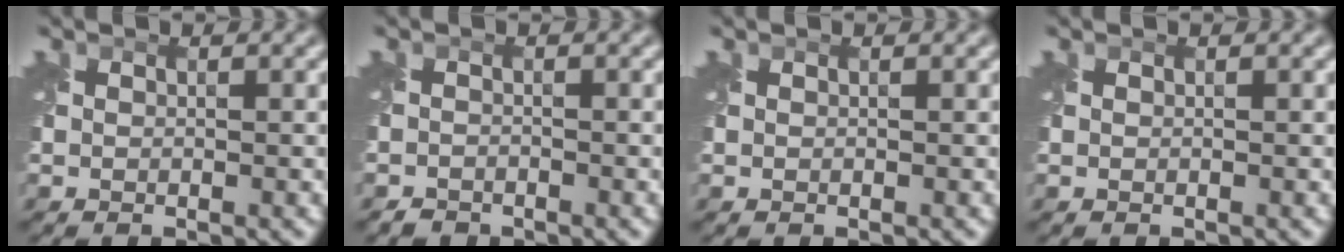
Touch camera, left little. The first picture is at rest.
{"total": 1.2, "force": [-1.1, 0.4, -0.1], "torque": [0.004, -0.004, -0.024]}
{"total": 0.0}
{"total": 0.0}